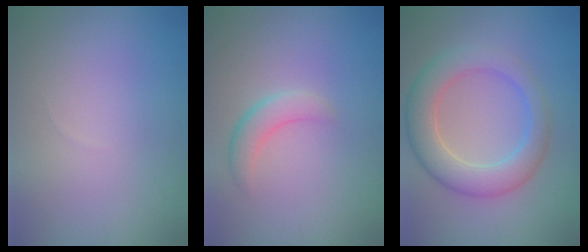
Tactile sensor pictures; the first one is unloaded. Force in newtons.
{"total": 2.1, "press": 2.1, "slide": 0.2}
{"total": 5.6, "press": 5.5, "slide": 0.4}